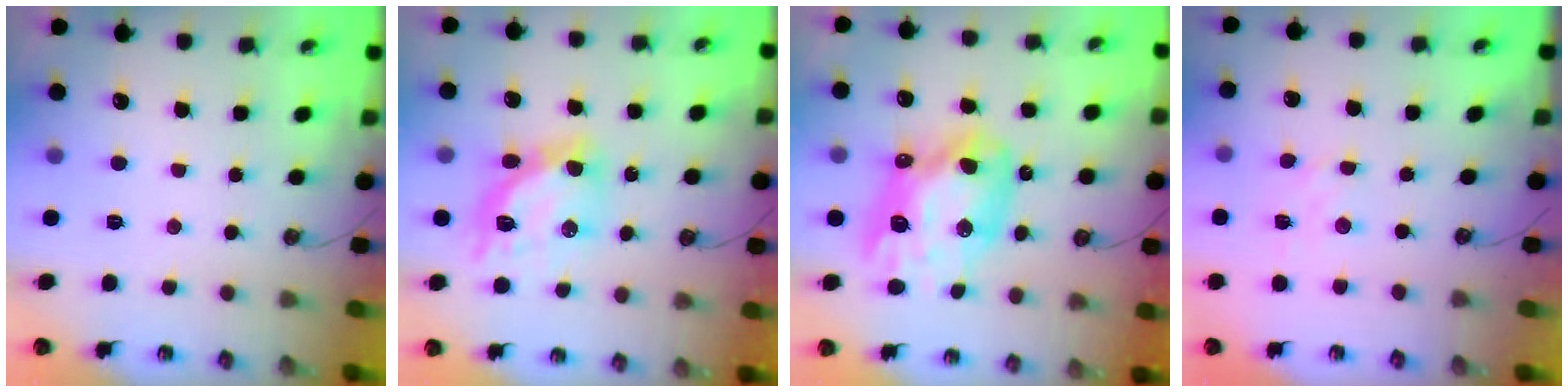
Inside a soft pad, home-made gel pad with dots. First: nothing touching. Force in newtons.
{"total": 12.0, "press": 12.0, "slide": 1.3}
{"total": 15.1, "press": 15.0, "slide": 2.1}
{"total": 2.8, "press": 2.8, "slide": 0.4}